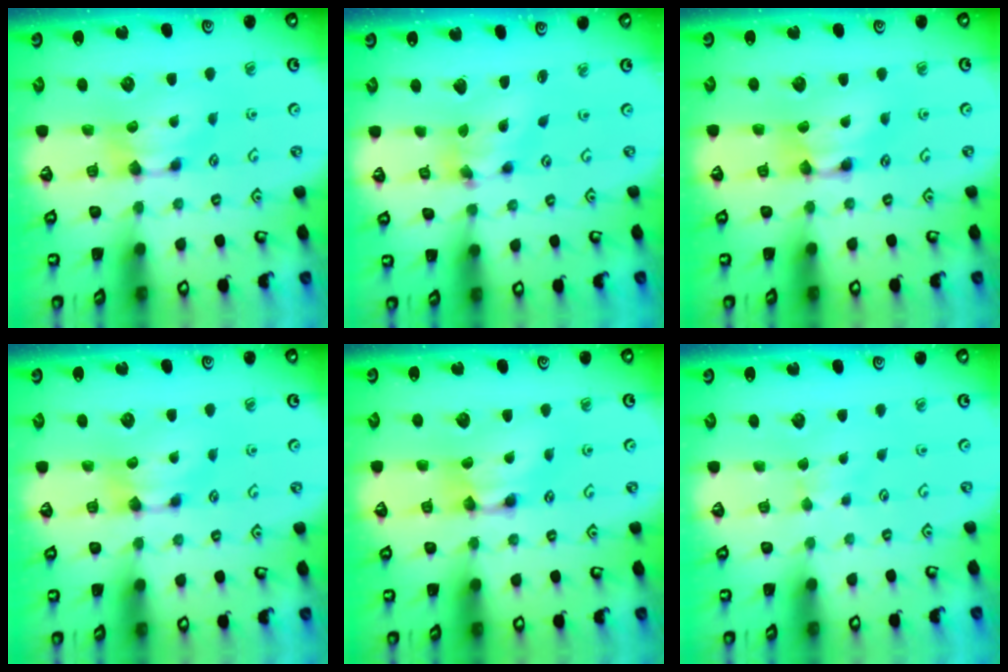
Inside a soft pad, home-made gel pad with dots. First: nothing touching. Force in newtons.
{"total": 5.4, "press": 5.1, "slide": 1.7}
{"total": 2.1, "press": 2.1, "slide": 0.1}
{"total": 0.0}
{"total": 2.1, "press": 2.1, "slide": 0.1}
{"total": 1.6, "press": 1.6, "slide": 0.3}